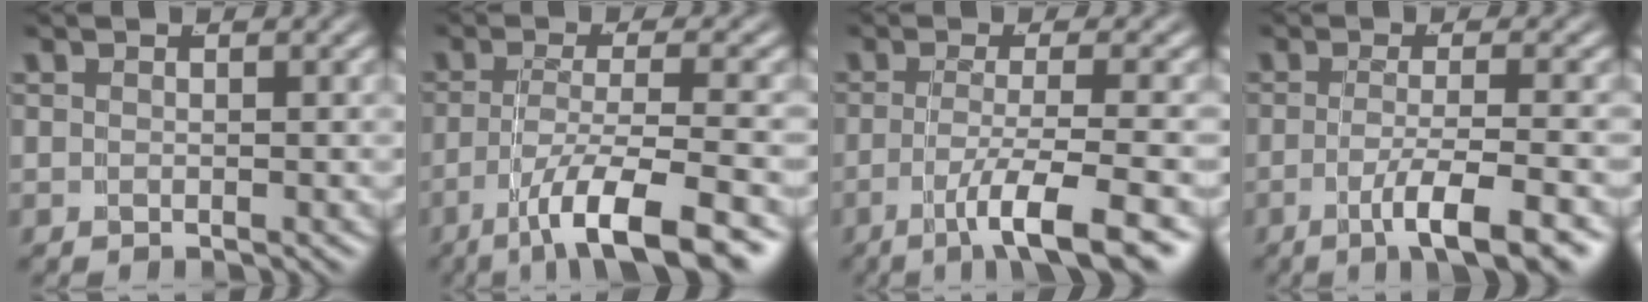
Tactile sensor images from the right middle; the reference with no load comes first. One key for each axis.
{"total": 9.0, "fx": -5.3, "fy": 2.2, "fz": 6.9, "tx": -0.109, "ty": -0.026, "tz": -0.063}
{"total": 7.7, "fx": -4.9, "fy": 1.2, "fz": 5.8, "tx": -0.090, "ty": -0.027, "tz": -0.059}
{"total": 6.4, "fx": -3.7, "fy": 0.9, "fz": 5.1, "tx": -0.080, "ty": -0.020, "tz": -0.046}